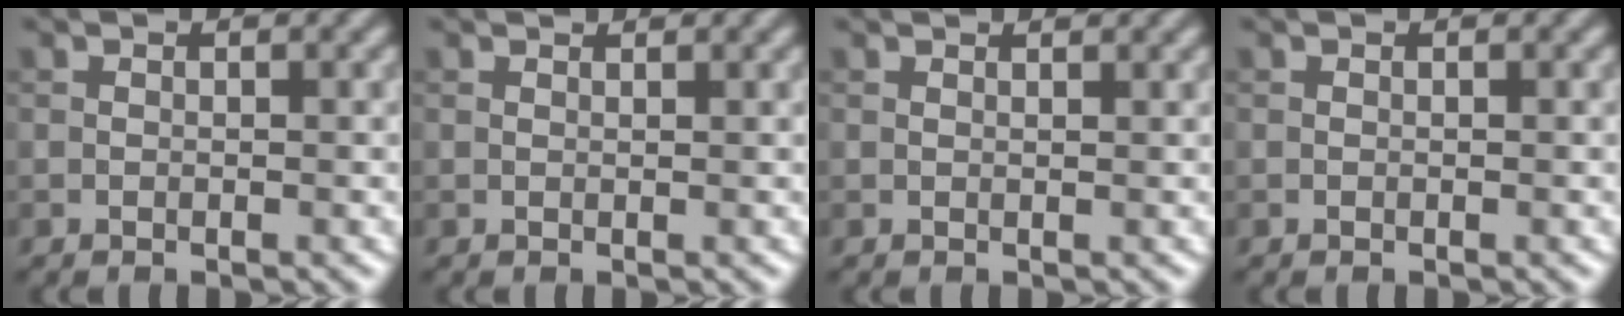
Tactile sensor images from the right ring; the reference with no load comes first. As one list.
[{"total": 0.7, "force": [0.7, 0.0, 0.1], "torque": [-0.005, -0.004, 0.009]}, {"total": 1.6, "force": [1.5, 0.3, 0.5], "torque": [-0.010, -0.002, 0.012]}, {"total": 0.0}]